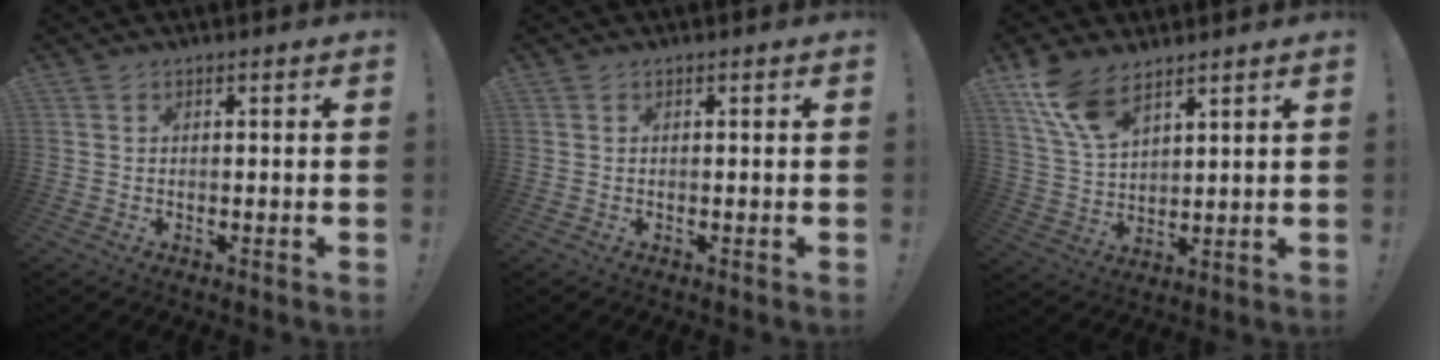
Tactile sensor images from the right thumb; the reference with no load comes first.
{"total": 0.0}
{"total": 11.4, "force": [8.3, 4.9, 6.1], "torque": [-0.120, -0.041, 0.161]}